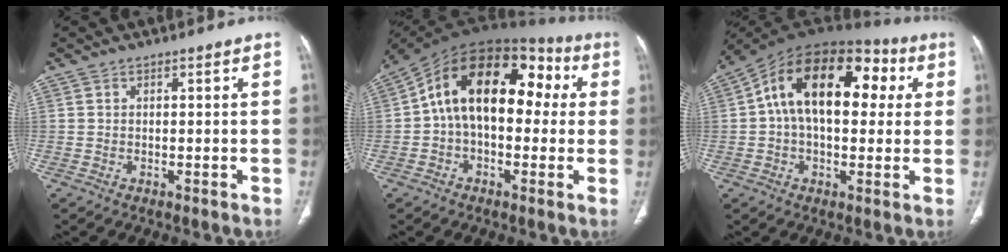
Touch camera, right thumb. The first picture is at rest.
{"total": 19.9, "force": [2.5, 11.9, 15.8], "torque": [-0.217, 0.056, 0.025]}
{"total": 20.8, "force": [3.9, 12.1, 16.4], "torque": [-0.236, 0.043, 0.051]}